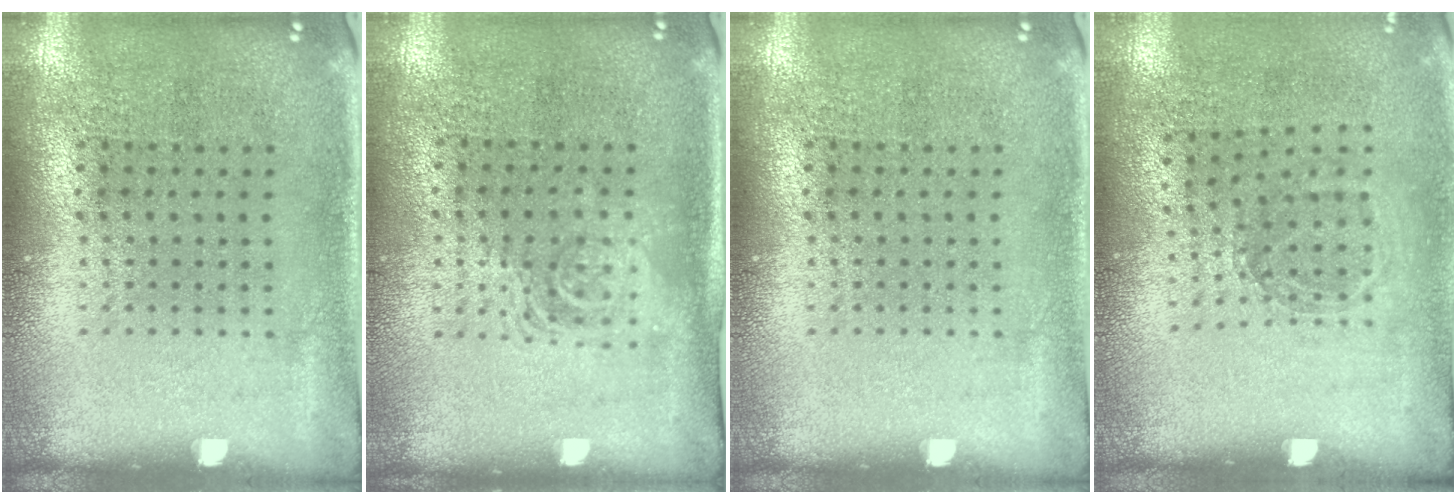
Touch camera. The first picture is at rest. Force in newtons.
{"total": 1.4, "press": 1.2, "slide": 0.7}
{"total": 0.0}
{"total": 1.1, "press": 0.9, "slide": 0.6}